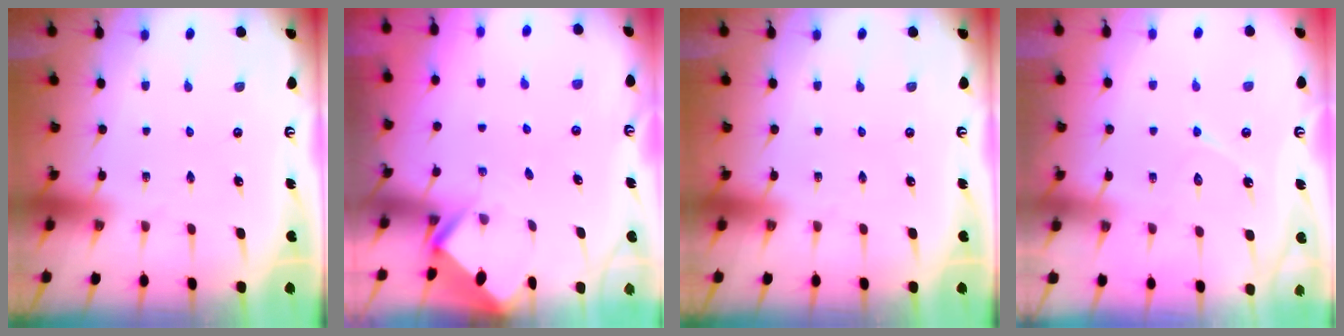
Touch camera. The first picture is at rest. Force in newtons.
{"total": 2.7, "press": 2.7, "slide": 0.2}
{"total": 0.0}
{"total": 7.3, "press": 7.2, "slide": 0.8}